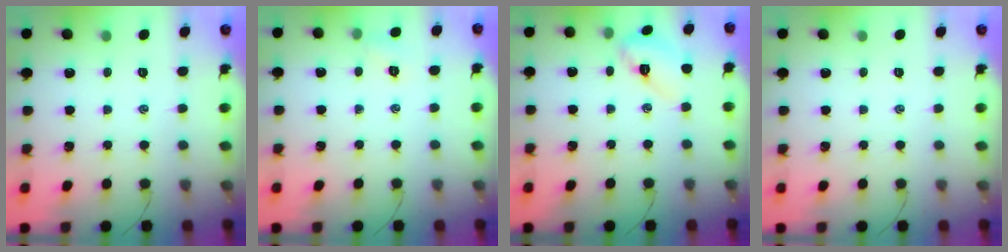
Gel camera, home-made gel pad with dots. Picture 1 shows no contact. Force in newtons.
{"total": 4.8, "press": 4.5, "slide": 1.4}
{"total": 7.1, "press": 7.1, "slide": 0.1}
{"total": 0.0}